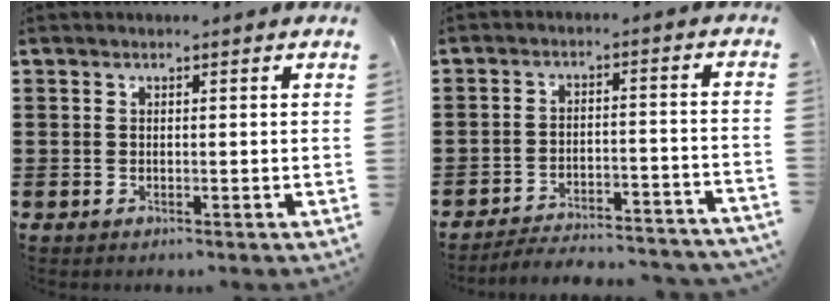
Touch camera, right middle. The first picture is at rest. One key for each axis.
{"total": 4.2, "fx": -4.1, "fy": 0.1, "fz": 0.8, "tx": -0.018, "ty": 0.002, "tz": -0.086}